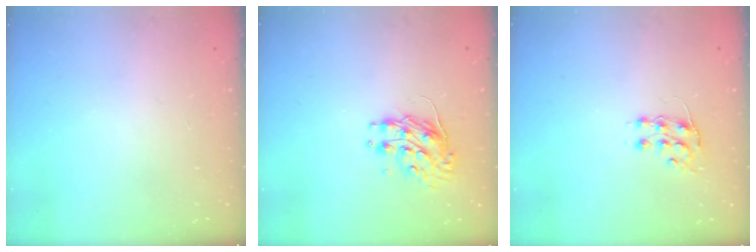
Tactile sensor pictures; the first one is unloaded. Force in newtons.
{"total": 9.0, "press": 9.0, "slide": 0.6}
{"total": 6.4, "press": 6.4, "slide": 0.5}